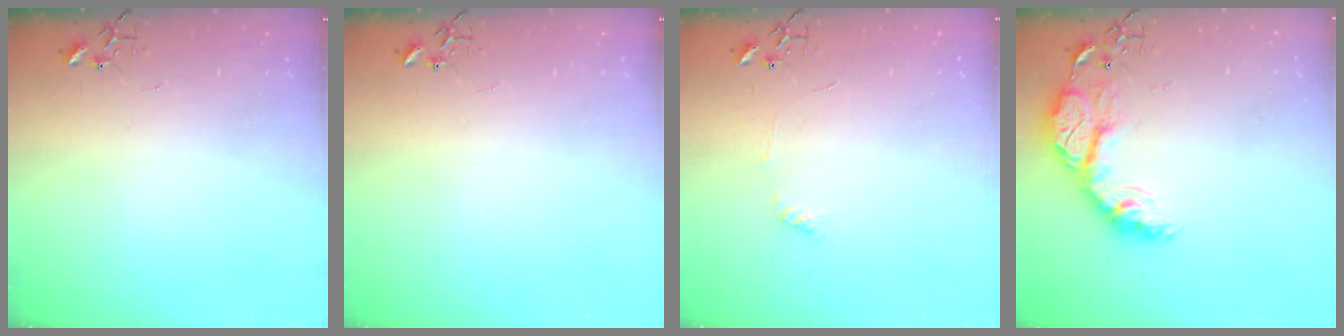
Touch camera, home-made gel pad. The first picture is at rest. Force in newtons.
{"total": 0.0}
{"total": 3.7, "press": 3.7, "slide": 0.5}
{"total": 16.7, "press": 16.7, "slide": 1.3}